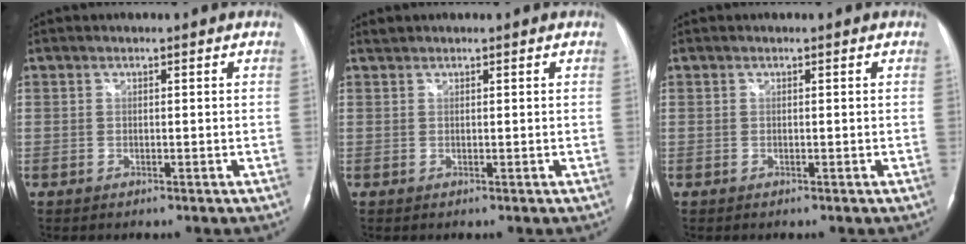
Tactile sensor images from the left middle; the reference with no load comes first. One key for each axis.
{"total": 0.6, "fx": 0.5, "fy": 0.1, "fz": -0.1, "tx": -0.003, "ty": 0.008, "tz": 0.013}
{"total": 0.0}